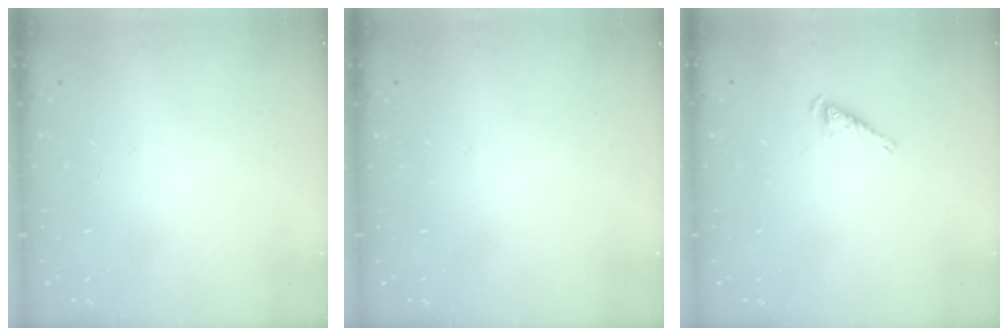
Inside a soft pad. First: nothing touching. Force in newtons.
{"total": 0.0}
{"total": 2.5, "press": 2.5, "slide": 0.5}